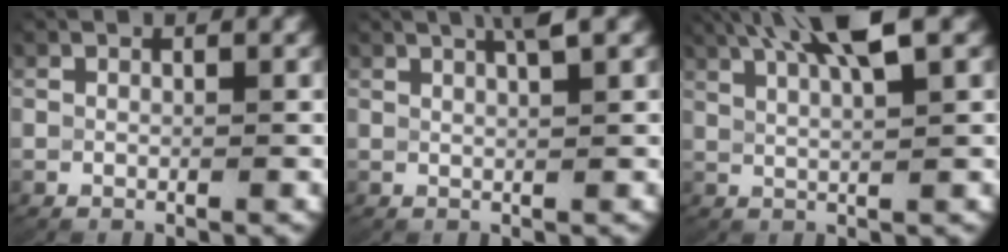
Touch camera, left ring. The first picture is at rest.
{"total": 4.3, "force": [3.0, 1.1, 2.9], "torque": [-0.045, 0.012, 0.045]}
{"total": 6.1, "force": [4.0, 0.9, 4.5], "torque": [-0.086, 0.009, 0.069]}